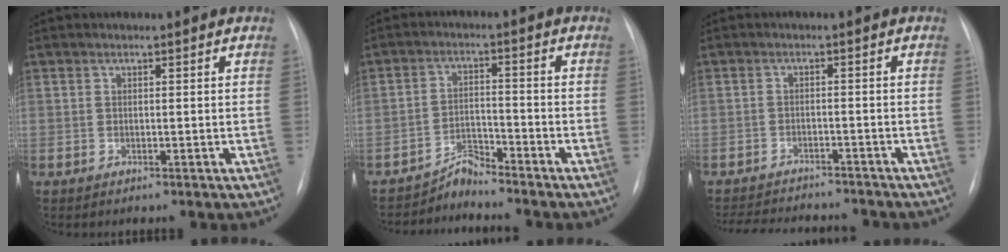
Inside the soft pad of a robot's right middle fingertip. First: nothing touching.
{"total": 3.5, "force": [-3.5, -0.2, -0.5], "torque": [0.007, -0.010, -0.060]}
{"total": 13.4, "force": [-12.3, 3.2, 4.1], "torque": [-0.087, -0.001, -0.161]}